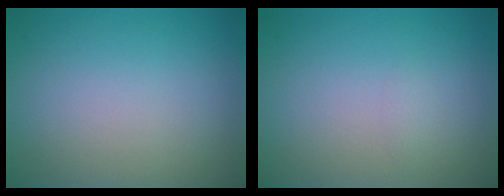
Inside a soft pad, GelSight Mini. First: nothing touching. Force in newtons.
{"total": 0.6, "press": 0.6, "slide": 0.0}